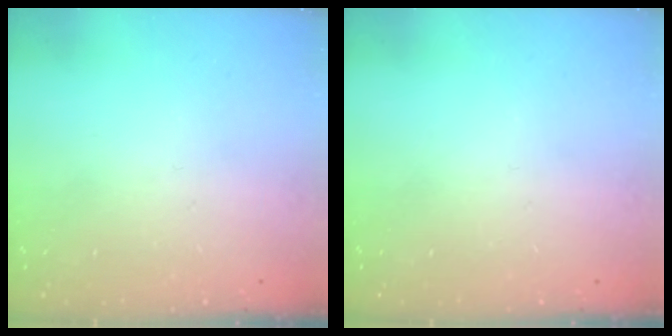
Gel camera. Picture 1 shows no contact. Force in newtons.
{"total": 0.0}